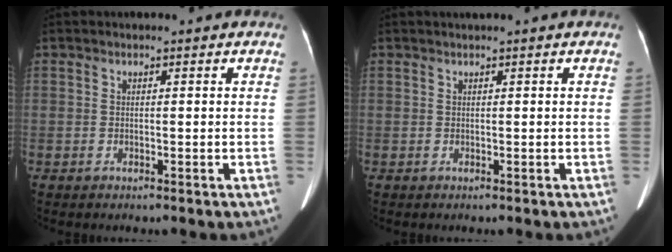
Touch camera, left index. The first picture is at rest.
{"total": 0.6, "force": [0.4, -0.1, 0.4], "torque": [-0.009, 0.006, 0.013]}